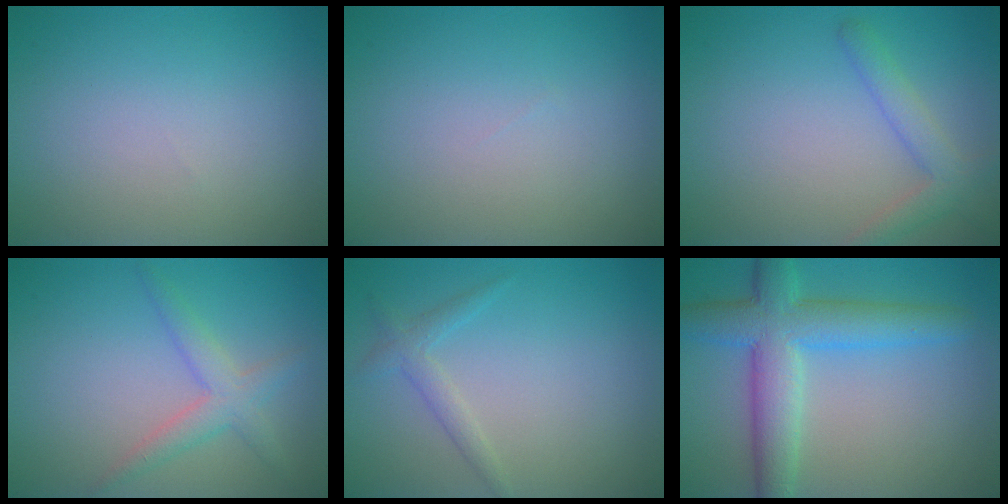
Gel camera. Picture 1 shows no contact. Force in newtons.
{"total": 0.0}
{"total": 2.6, "press": 2.6, "slide": 0.2}
{"total": 2.7, "press": 2.7, "slide": 0.1}
{"total": 1.6, "press": 1.6, "slide": 0.1}
{"total": 6.7, "press": 6.7, "slide": 0.1}